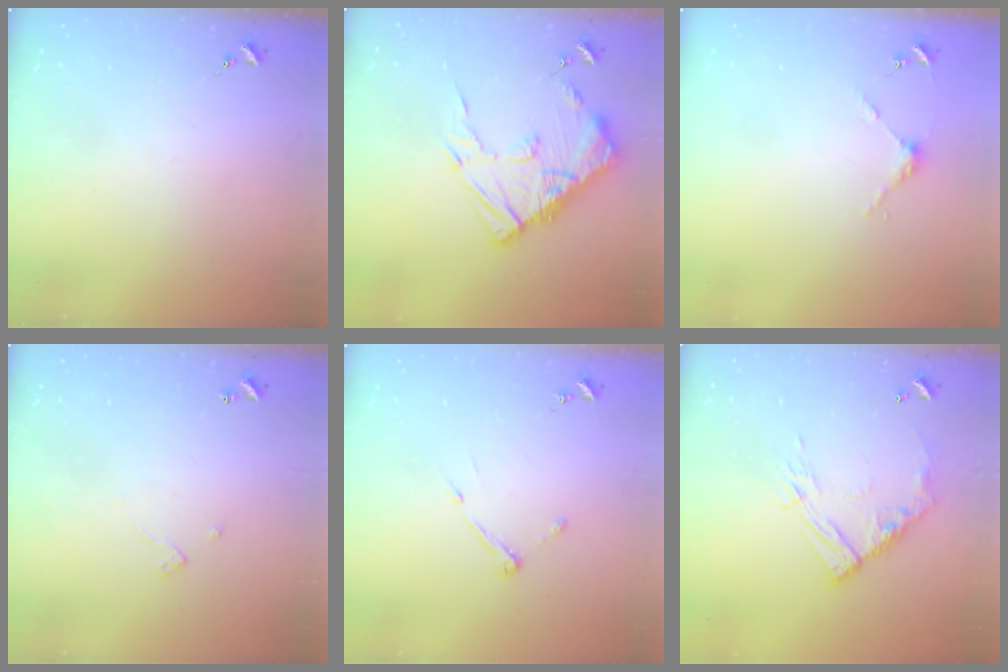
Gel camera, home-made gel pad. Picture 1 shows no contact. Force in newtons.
{"total": 18.5, "press": 18.5, "slide": 1.8}
{"total": 3.7, "press": 3.7, "slide": 0.3}
{"total": 2.4, "press": 2.4, "slide": 0.2}
{"total": 6.2, "press": 6.2, "slide": 0.5}
{"total": 12.9, "press": 12.9, "slide": 1.3}